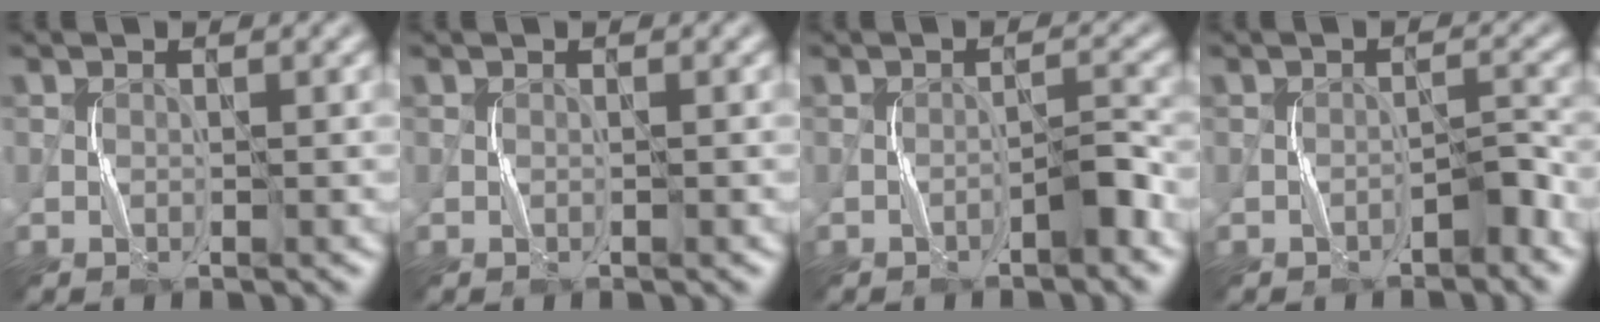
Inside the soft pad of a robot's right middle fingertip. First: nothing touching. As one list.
[{"total": 0.0}, {"total": 1.8, "force": [-1.4, 0.2, 1.2], "torque": [-0.019, 0.015, -0.023]}, {"total": 1.7, "force": [-1.3, 0.6, 0.9], "torque": [-0.012, 0.012, -0.021]}]